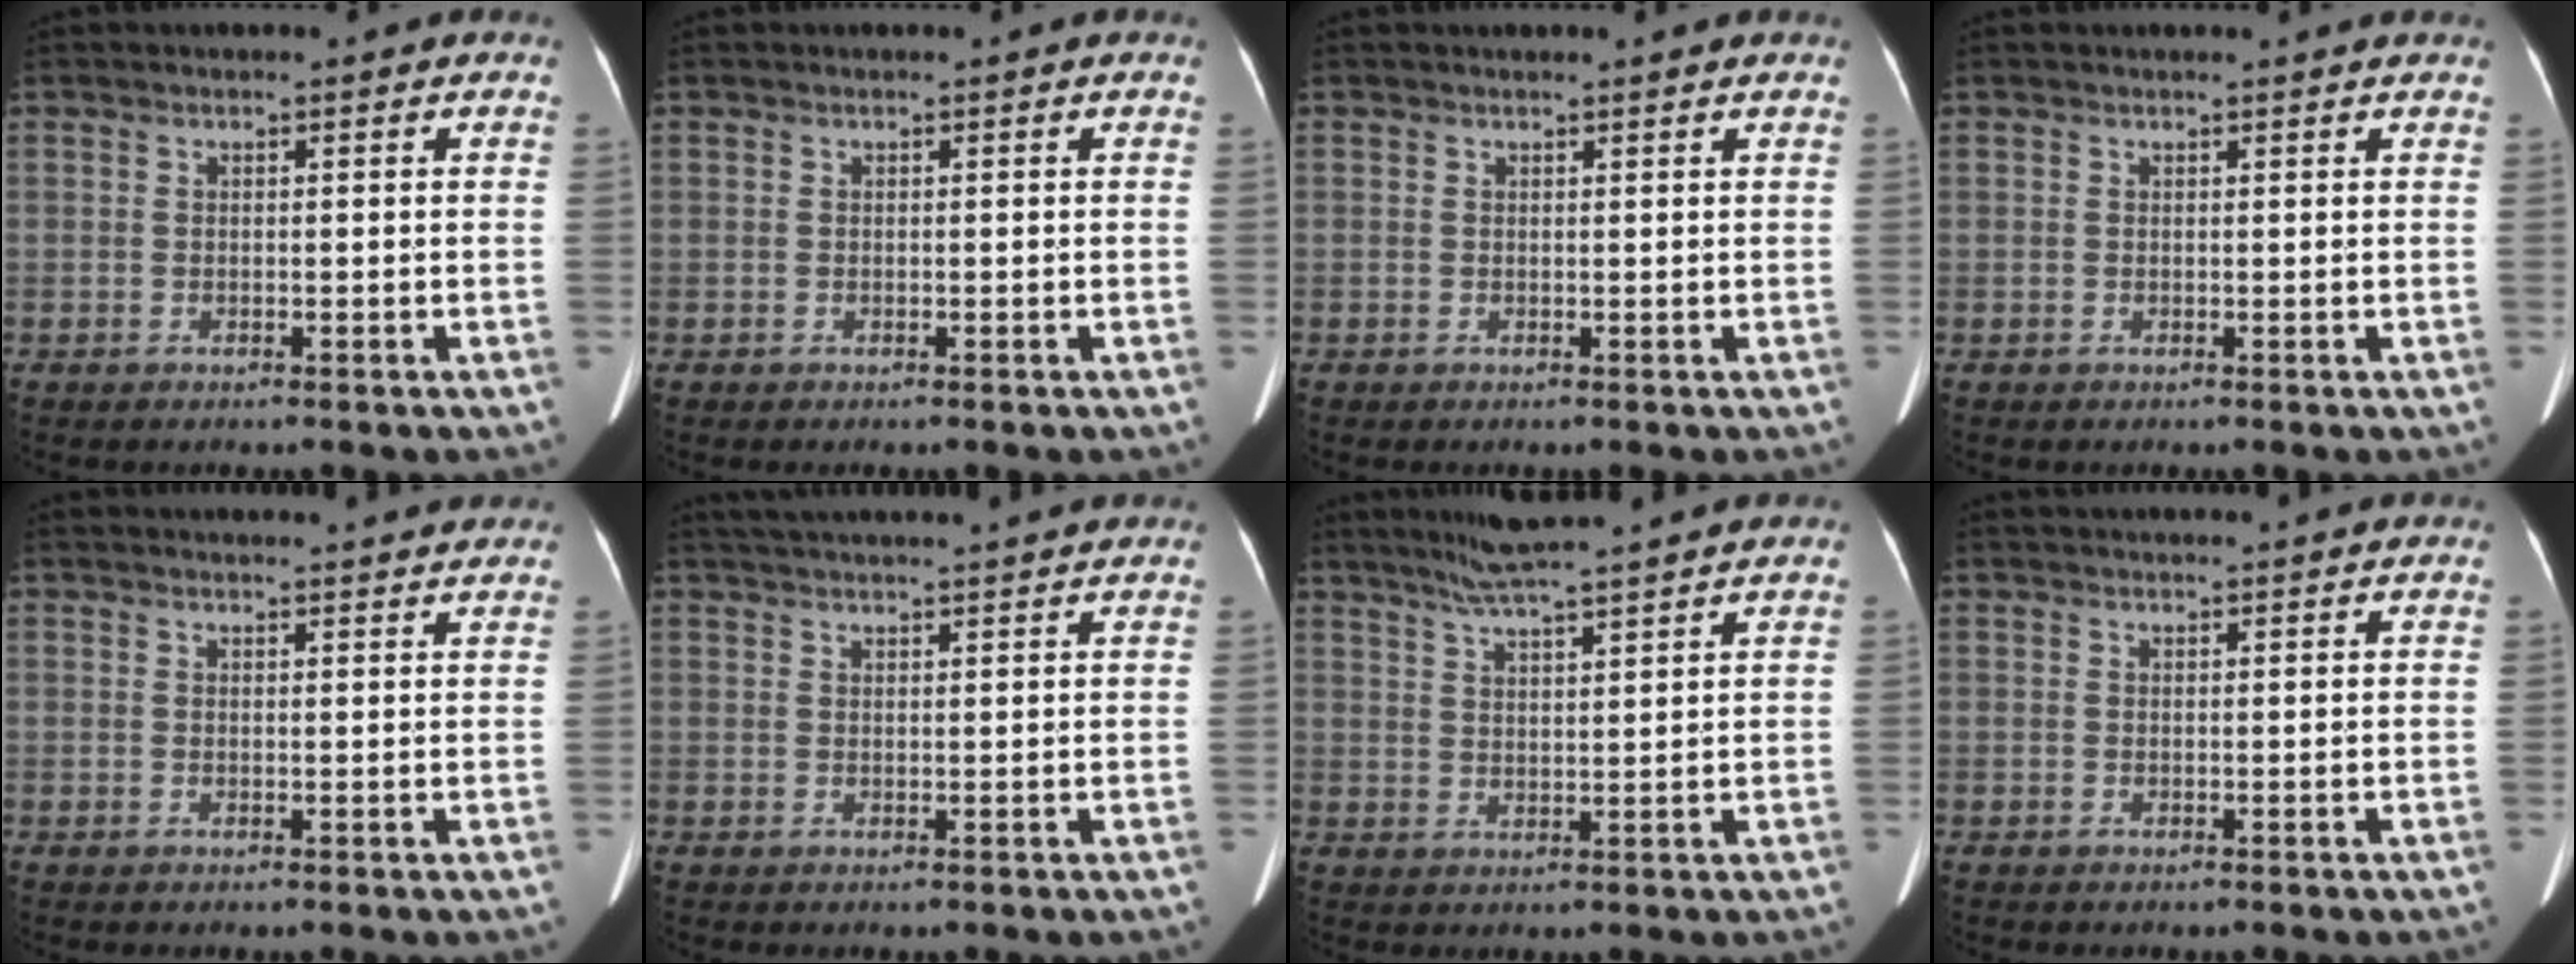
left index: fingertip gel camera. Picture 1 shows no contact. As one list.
[{"total": 0.0}, {"total": 2.8, "force": [2.6, 0.7, 0.7], "torque": [-0.007, 0.024, 0.026]}, {"total": 3.1, "force": [3.0, 0.0, 0.8], "torque": [-0.012, 0.012, 0.028]}, {"total": 11.3, "force": [10.8, 1.2, 3.2], "torque": [-0.029, 0.019, 0.115]}, {"total": 14.7, "force": [13.5, 0.5, 5.8], "torque": [-0.100, 0.036, 0.186]}, {"total": 11.2, "force": [9.7, -0.2, 5.6], "torque": [-0.096, 0.027, 0.144]}, {"total": 8.5, "force": [8.0, 0.3, 2.9], "torque": [-0.035, 0.032, 0.091]}]